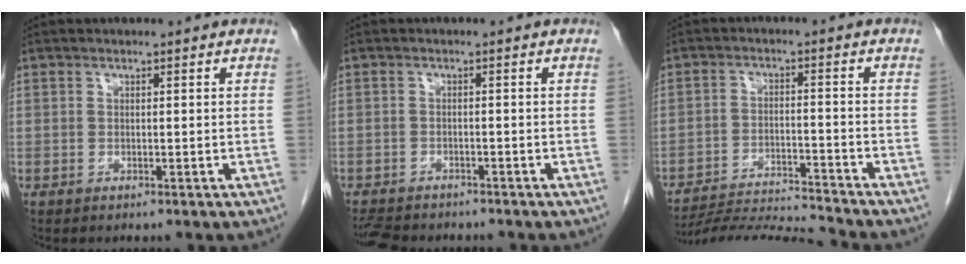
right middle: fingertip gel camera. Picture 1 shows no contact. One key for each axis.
{"total": 6.1, "fx": -5.5, "fy": 1.9, "fz": 2.0, "tx": -0.030, "ty": -0.008, "tz": -0.080}
{"total": 10.2, "fx": -9.9, "fy": -2.2, "fz": 1.0, "tx": -0.011, "ty": -0.008, "tz": -0.175}